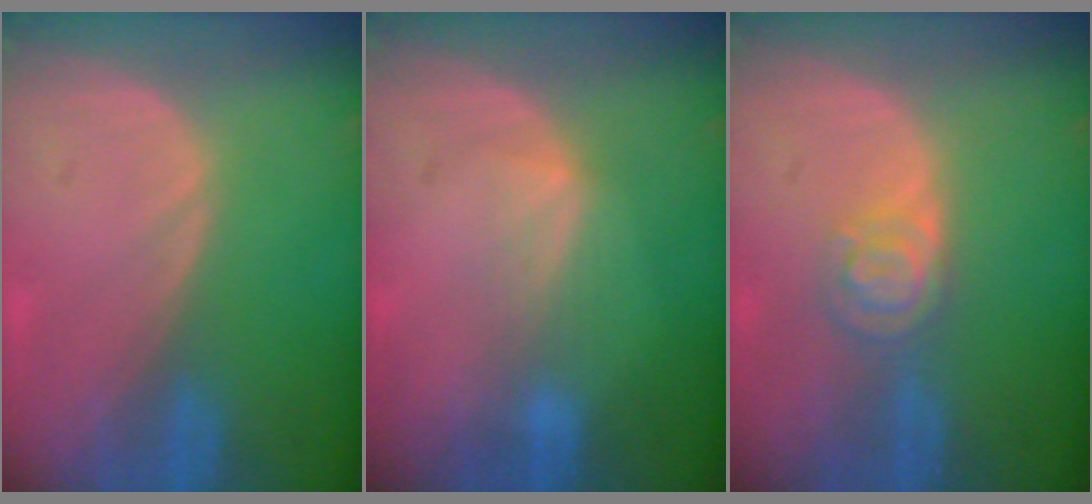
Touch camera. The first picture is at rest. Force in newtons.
{"total": 2.7, "press": 2.7, "slide": 0.4}
{"total": 4.6, "press": 3.9, "slide": 2.4}